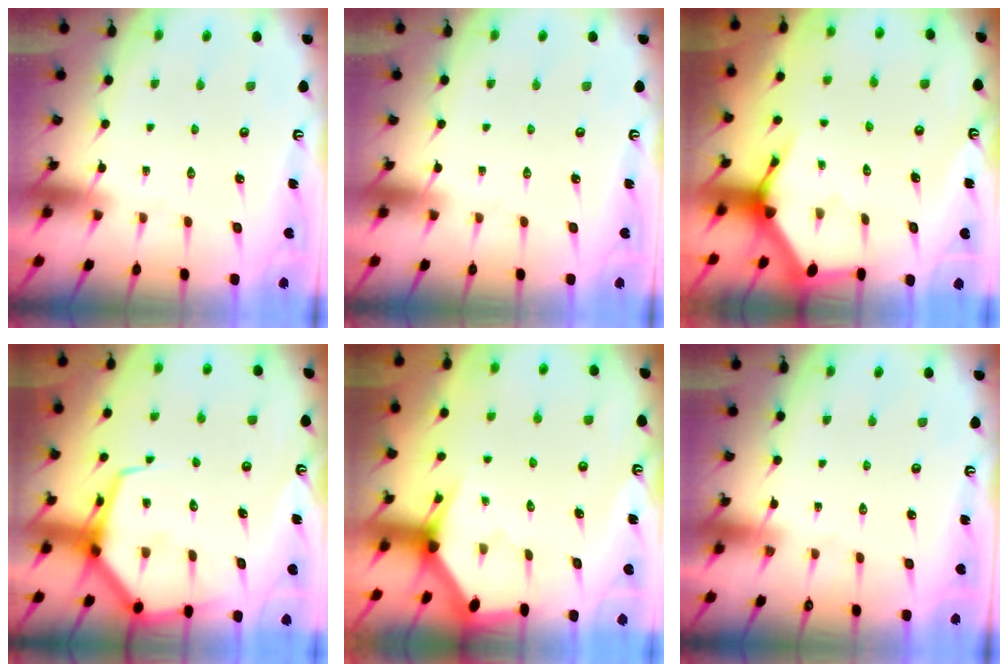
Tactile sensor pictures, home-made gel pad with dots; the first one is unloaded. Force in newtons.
{"total": 0.0}
{"total": 3.6, "press": 3.6, "slide": 0.5}
{"total": 10.3, "press": 10.3, "slide": 1.1}
{"total": 3.2, "press": 3.2, "slide": 0.1}
{"total": 0.0}